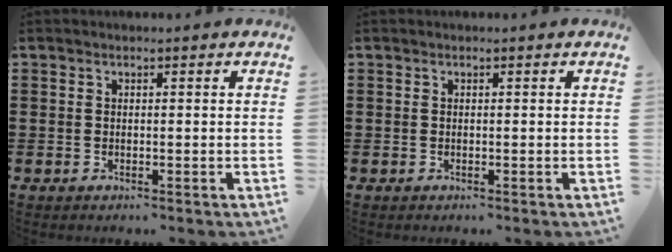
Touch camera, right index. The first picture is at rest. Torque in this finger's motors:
{"motor_torque": [0.00, 0.00, 0.02, -0.01]}